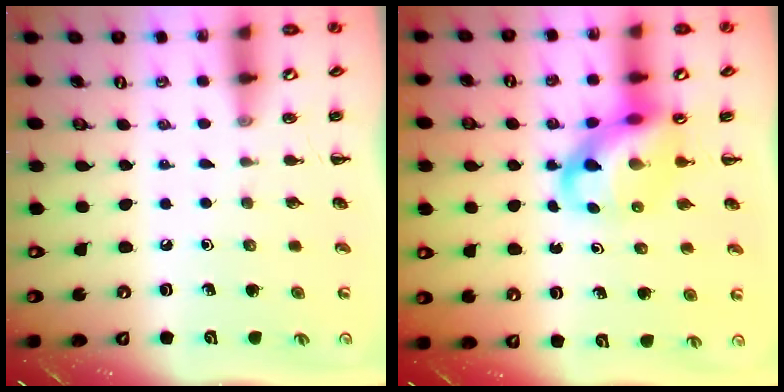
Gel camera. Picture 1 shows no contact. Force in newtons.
{"total": 10.6, "press": 10.2, "slide": 3.0}